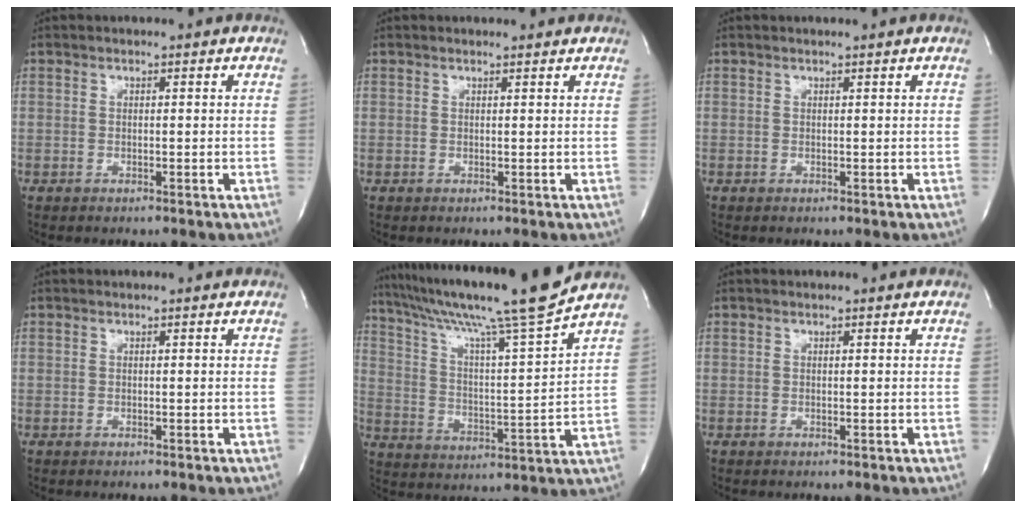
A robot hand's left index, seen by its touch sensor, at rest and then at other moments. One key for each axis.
{"total": 1.5, "fx": 1.4, "fy": 0.2, "fz": 0.3, "tx": -0.012, "ty": 0.006, "tz": 0.020}
{"total": 0.8, "fx": 0.8, "fy": -0.2, "fz": 0.3, "tx": -0.006, "ty": 0.000, "tz": 0.015}
{"total": 0.0}
{"total": 18.5, "fx": 15.6, "fy": -2.3, "fz": 9.6, "tx": -0.168, "ty": -0.025, "tz": 0.246}
{"total": 0.0}